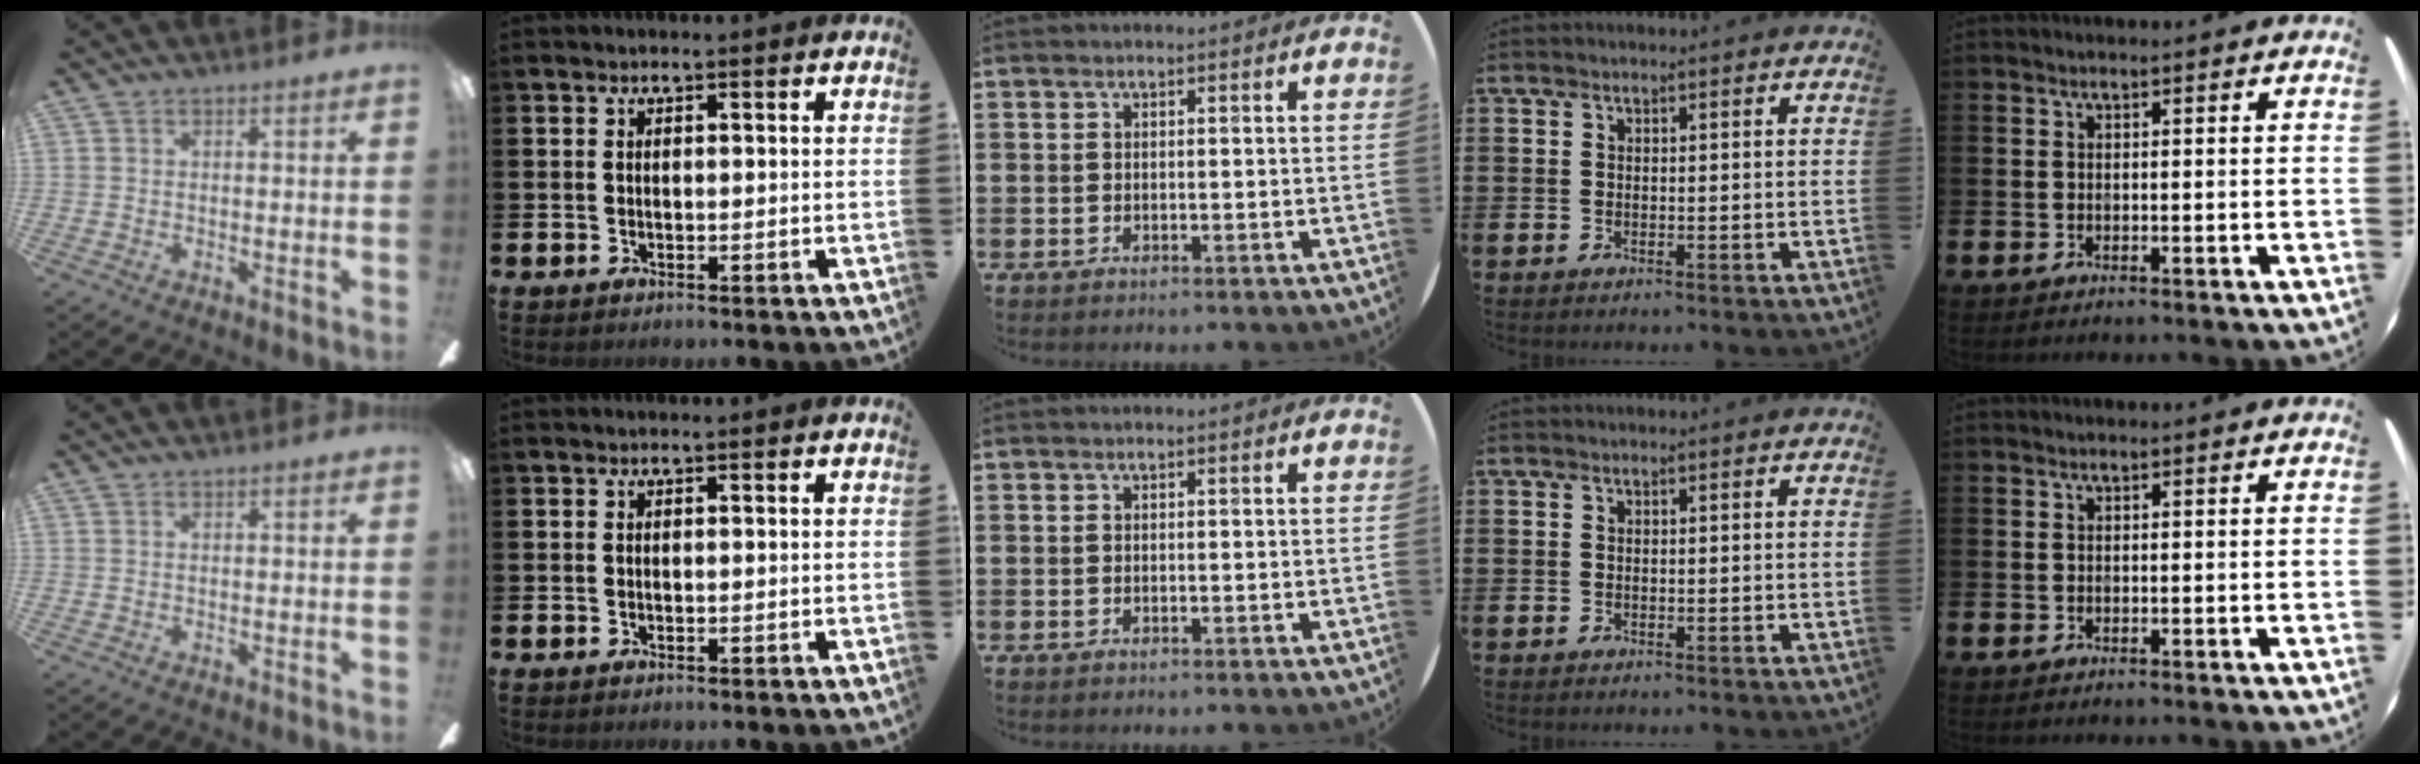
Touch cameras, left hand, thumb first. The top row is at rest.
{}